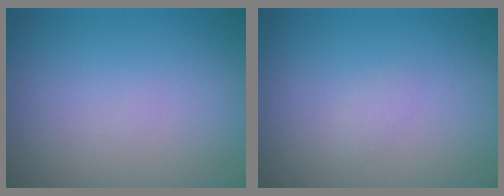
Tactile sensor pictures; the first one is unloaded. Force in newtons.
{"total": 0.7, "press": 0.7, "slide": 0.1}